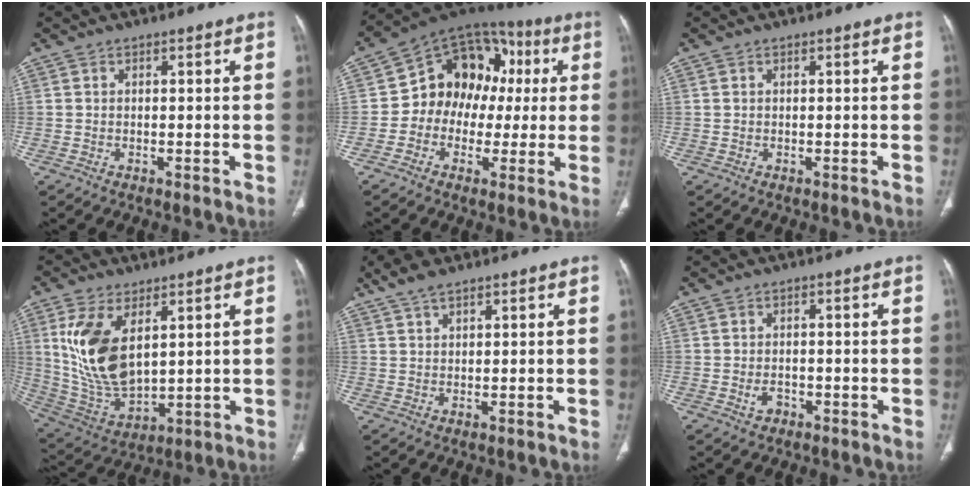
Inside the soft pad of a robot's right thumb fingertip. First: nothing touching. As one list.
[{"total": 15.7, "force": [0.4, 12.7, 9.2], "torque": [-0.084, 0.044, -0.003]}, {"total": 0.0}, {"total": 15.6, "force": [4.9, 8.2, 12.3], "torque": [-0.240, -0.023, 0.116]}, {"total": 4.2, "force": [3.1, 1.4, 2.4], "torque": [-0.053, 0.001, 0.066]}, {"total": 1.9, "force": [-0.7, 1.4, 1.0], "torque": [-0.016, 0.005, -0.007]}]